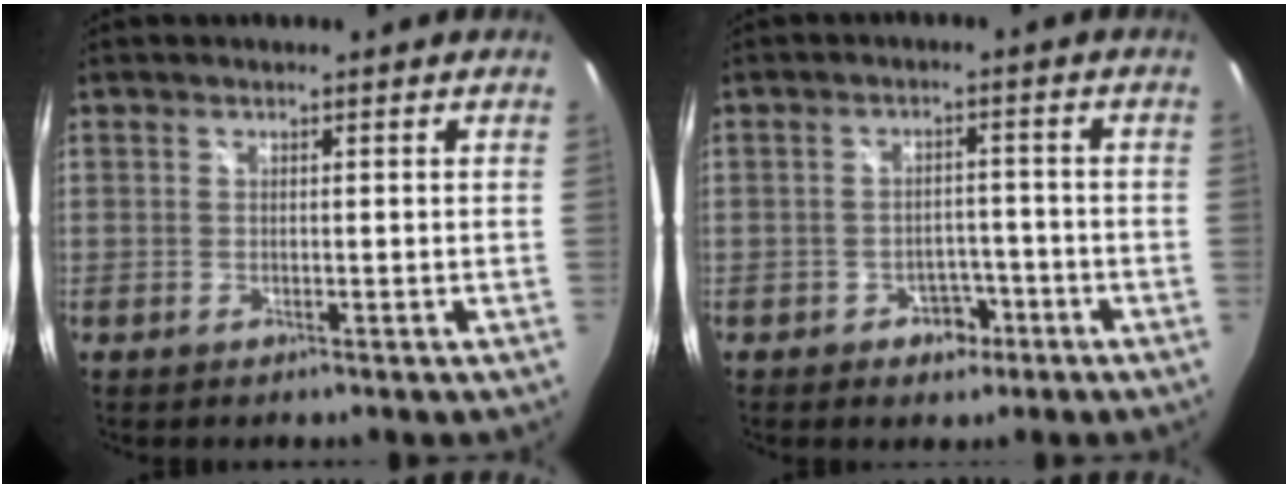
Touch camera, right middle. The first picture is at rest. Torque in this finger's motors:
{"motor_torque": [-0.47, -0.17, 0.01, 0.01]}